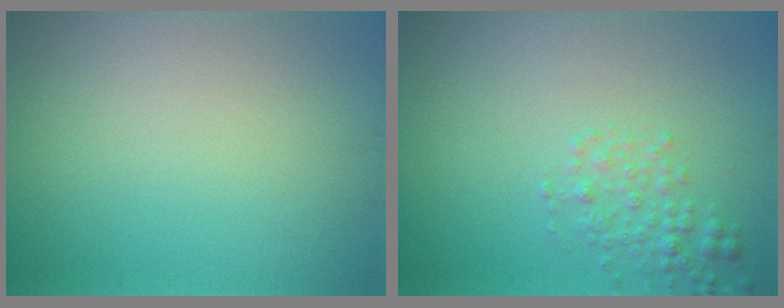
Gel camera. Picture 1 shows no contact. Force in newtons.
{"total": 1.9, "press": 1.9, "slide": 0.1}